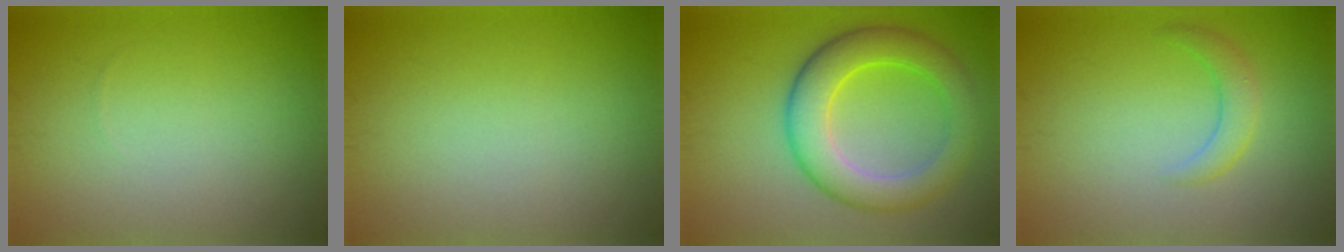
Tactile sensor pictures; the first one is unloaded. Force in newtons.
{"total": 0.0}
{"total": 6.8, "press": 6.8, "slide": 0.4}
{"total": 2.0, "press": 2.0, "slide": 0.1}